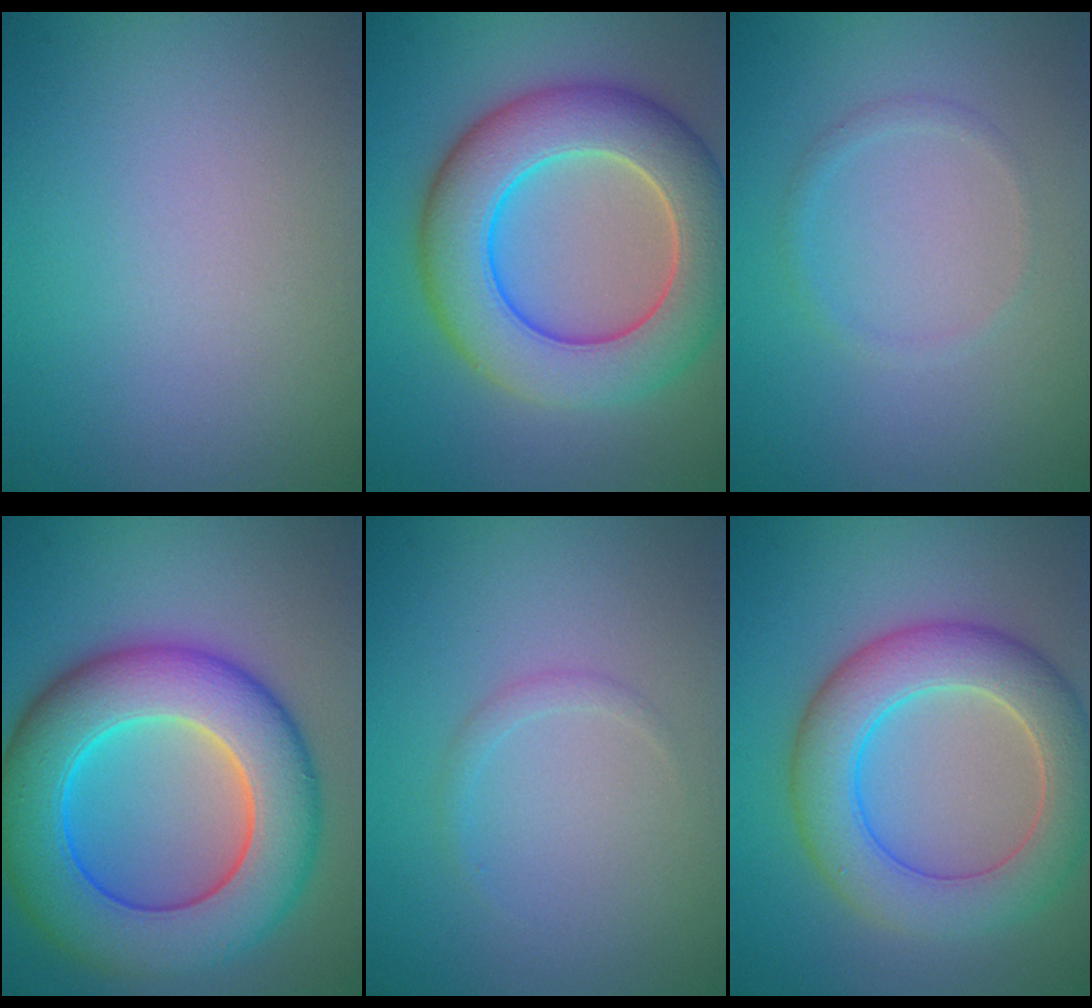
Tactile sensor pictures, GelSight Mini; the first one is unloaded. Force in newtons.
{"total": 9.8, "press": 9.7, "slide": 0.4}
{"total": 0.9, "press": 0.9, "slide": 0.1}
{"total": 11.8, "press": 11.8, "slide": 0.4}
{"total": 0.8, "press": 0.8, "slide": 0.1}
{"total": 7.1, "press": 7.1, "slide": 0.3}